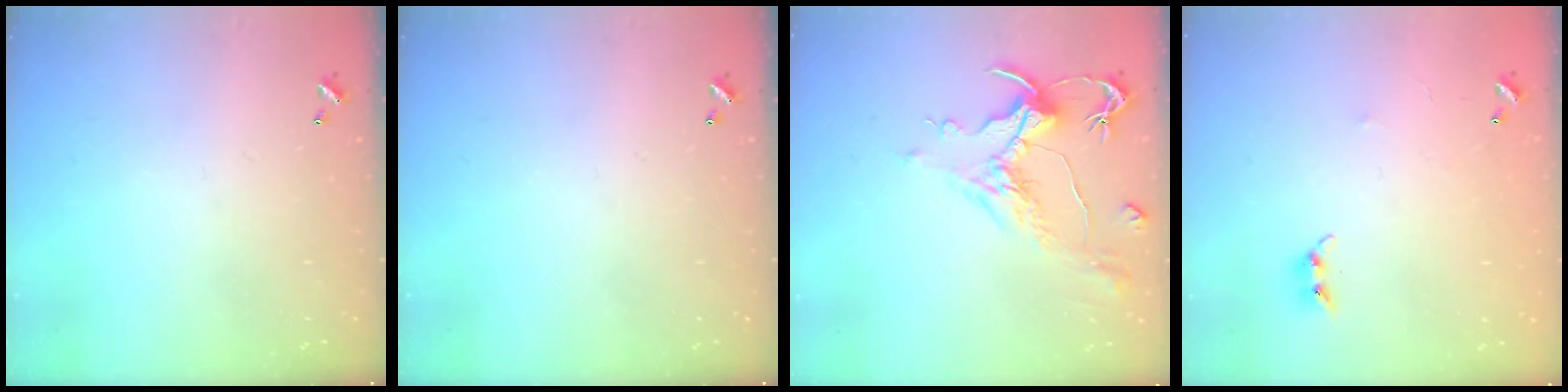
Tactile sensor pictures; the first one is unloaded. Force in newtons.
{"total": 0.0}
{"total": 1.6, "press": 0.6, "slide": 1.4}
{"total": 6.2, "press": 6.2, "slide": 0.2}